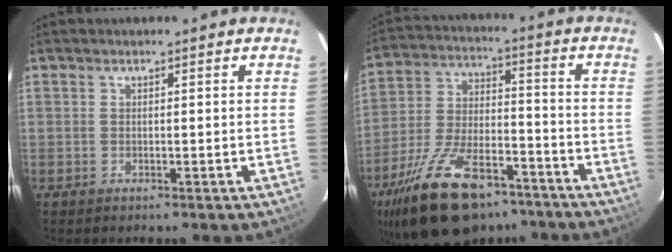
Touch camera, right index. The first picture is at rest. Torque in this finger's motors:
{"motor_torque": [1.31, -0.83, 1.05, 0.21]}